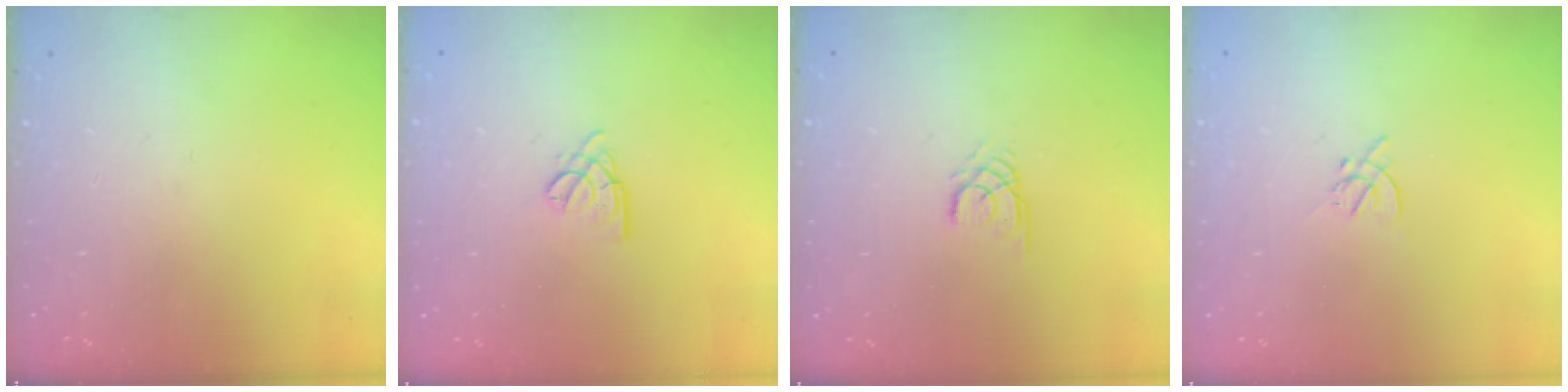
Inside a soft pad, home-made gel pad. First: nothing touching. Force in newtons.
{"total": 3.0, "press": 2.9, "slide": 0.5}
{"total": 2.4, "press": 2.4, "slide": 0.1}
{"total": 1.9, "press": 1.8, "slide": 0.5}